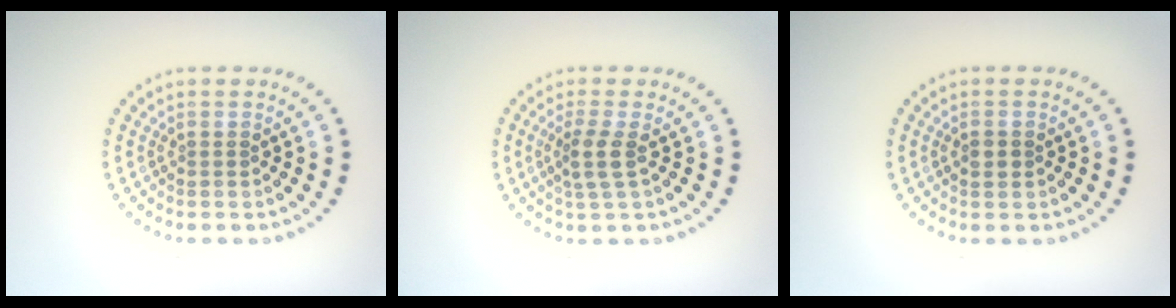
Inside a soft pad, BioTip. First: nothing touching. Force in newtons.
{"total": 2.0, "press": 1.6, "slide": 1.2}
{"total": 1.4, "press": 1.4, "slide": 0.0}